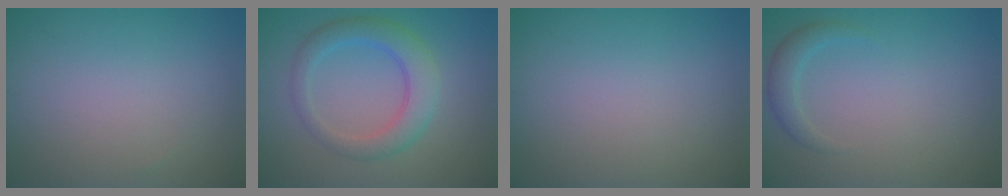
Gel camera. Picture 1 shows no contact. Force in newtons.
{"total": 4.1, "press": 4.1, "slide": 0.2}
{"total": 0.0}
{"total": 1.6, "press": 1.6, "slide": 0.1}